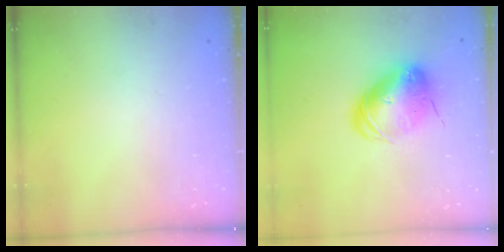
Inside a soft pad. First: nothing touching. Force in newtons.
{"total": 10.8, "press": 10.6, "slide": 2.1}